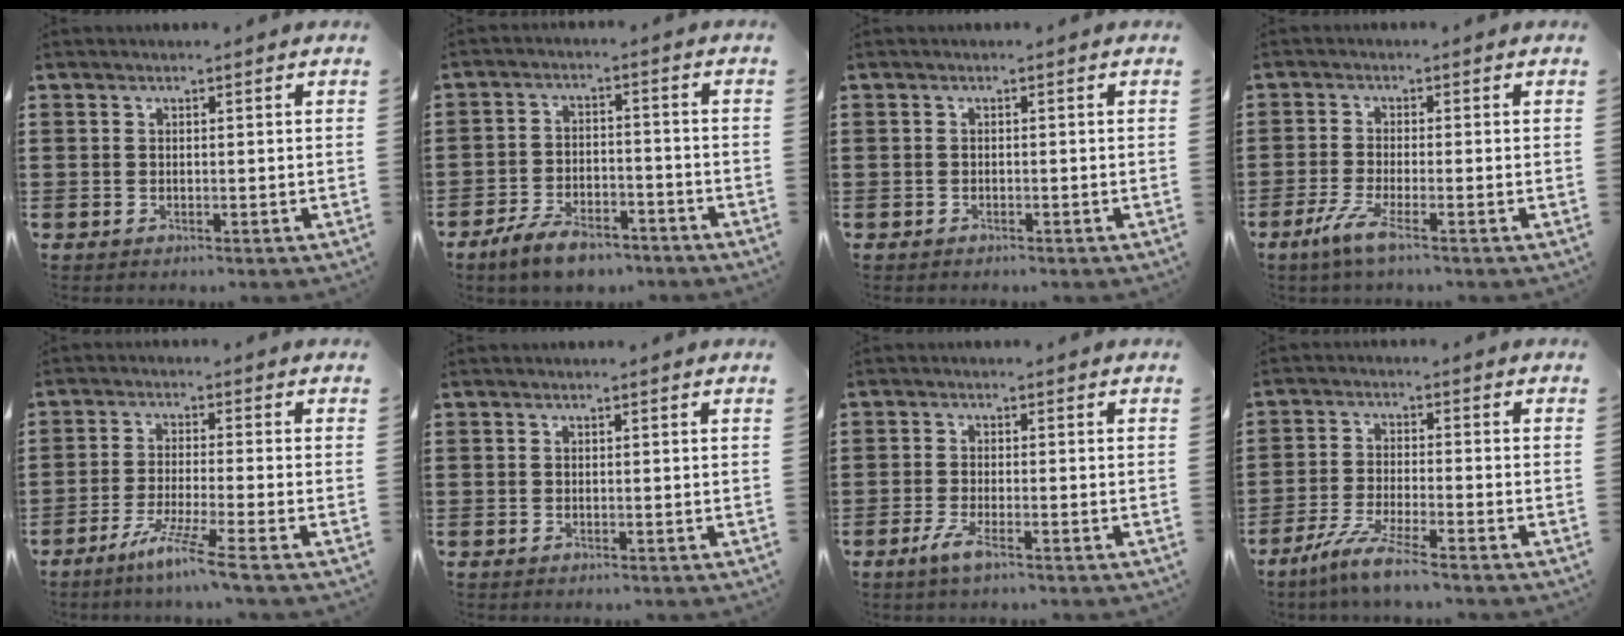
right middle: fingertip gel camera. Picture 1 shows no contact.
{"total": 6.1, "force": [-5.0, 1.9, 2.8], "torque": [-0.063, 0.007, -0.099]}
{"total": 0.6, "force": [-0.5, 0.3, 0.0], "torque": [-0.001, 0.003, -0.012]}
{"total": 4.4, "force": [-2.2, 0.3, 3.9], "torque": [-0.084, -0.013, -0.042]}
{"total": 5.8, "force": [-4.3, -0.8, 3.8], "torque": [-0.082, -0.018, -0.083]}
{"total": 0.0}
{"total": 3.1, "force": [-1.6, 0.4, 2.6], "torque": [-0.064, -0.010, -0.035]}
{"total": 5.8, "force": [-4.6, 0.0, 3.5], "torque": [-0.083, -0.018, -0.090]}